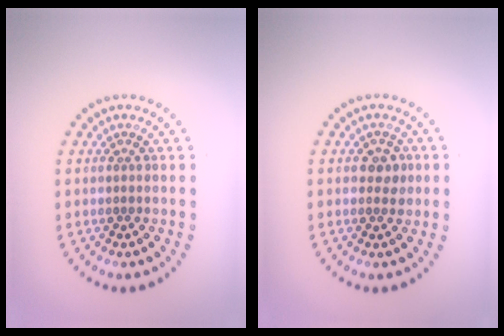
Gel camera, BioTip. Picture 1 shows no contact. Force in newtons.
{"total": 1.6, "press": 1.6, "slide": 0.3}